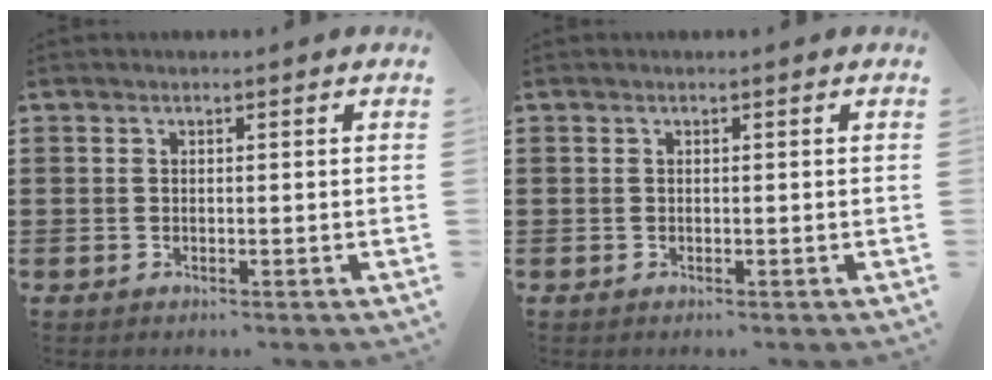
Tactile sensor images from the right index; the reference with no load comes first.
{"total": 0.0}